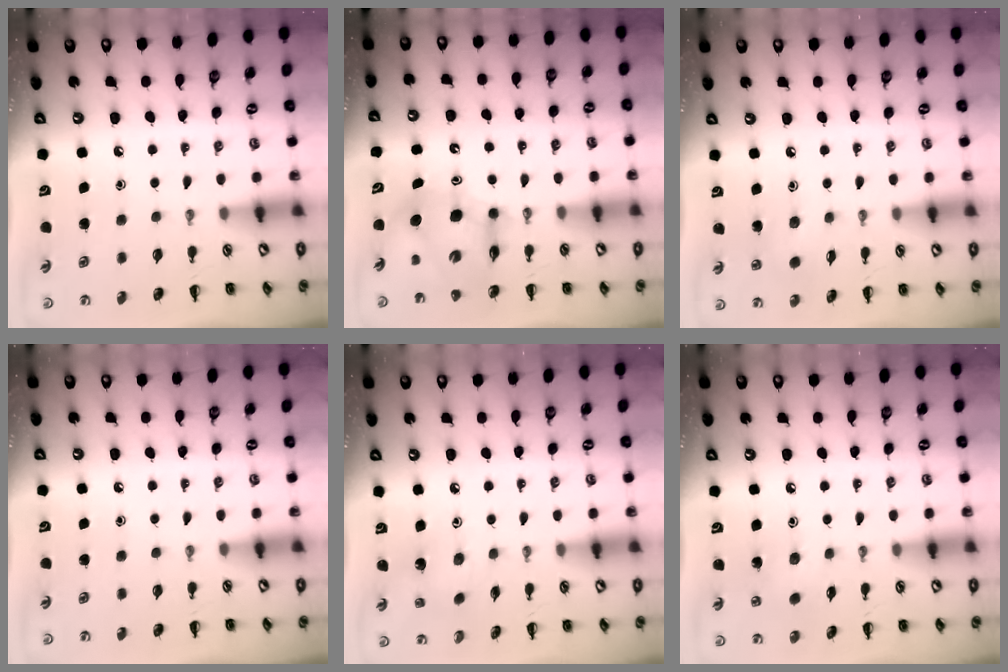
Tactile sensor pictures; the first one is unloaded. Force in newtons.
{"total": 8.2, "press": 7.9, "slide": 2.5}
{"total": 2.3, "press": 2.2, "slide": 0.8}
{"total": 0.0}
{"total": 1.8, "press": 1.7, "slide": 0.5}
{"total": 3.7, "press": 3.6, "slide": 0.9}